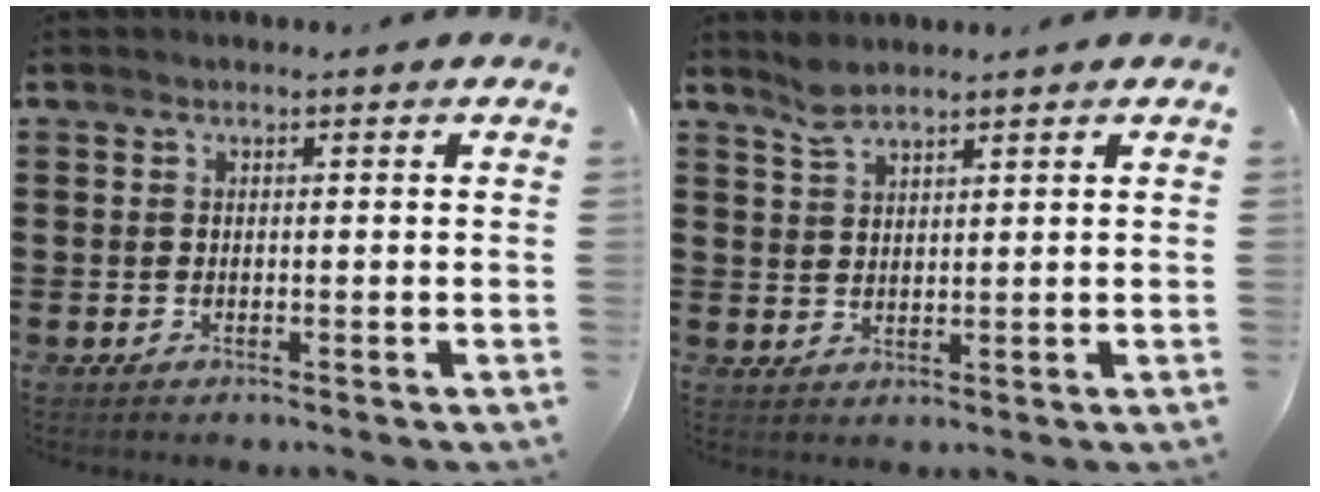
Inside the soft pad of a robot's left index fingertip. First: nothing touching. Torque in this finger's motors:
{"motor_torque": [0.05, 0.23, 0.03, 0.00]}